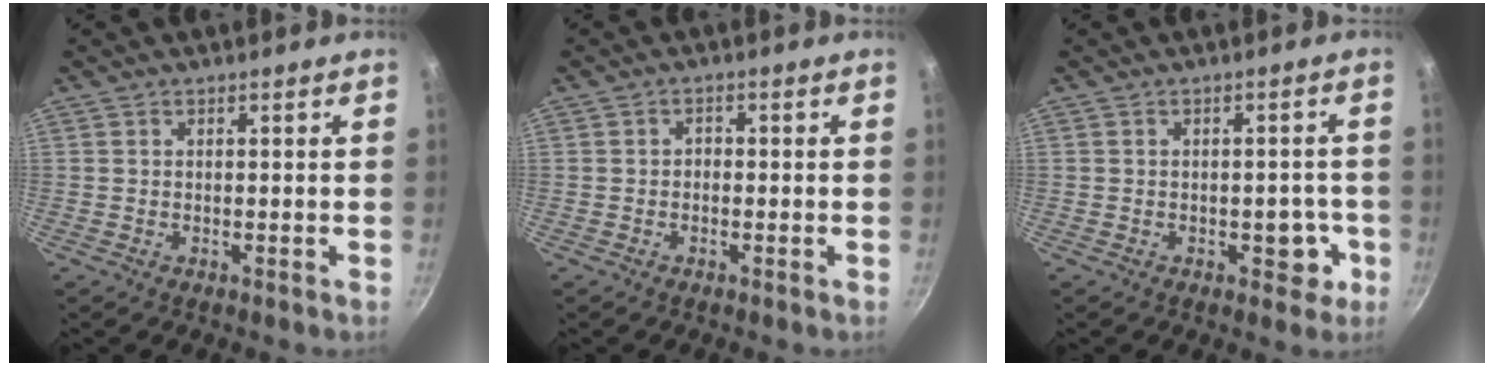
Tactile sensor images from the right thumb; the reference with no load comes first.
{"total": 1.2, "force": [-0.4, 0.9, 0.7], "torque": [-0.010, 0.006, -0.009]}
{"total": 5.0, "force": [-1.7, 3.1, 3.5], "torque": [-0.012, 0.015, -0.018]}